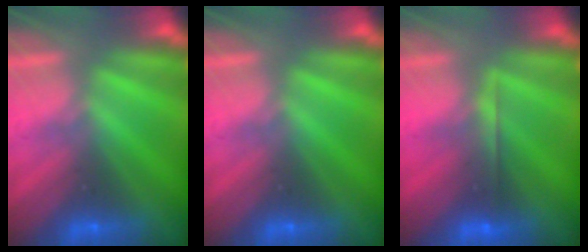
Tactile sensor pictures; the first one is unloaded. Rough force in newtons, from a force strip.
{"total": 0.0}
{"total": 2.7}